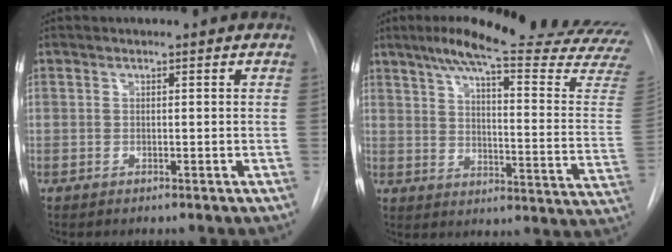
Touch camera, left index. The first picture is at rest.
{"total": 27.9, "force": [24.0, 1.0, 14.2], "torque": [-0.184, -0.098, 0.288]}